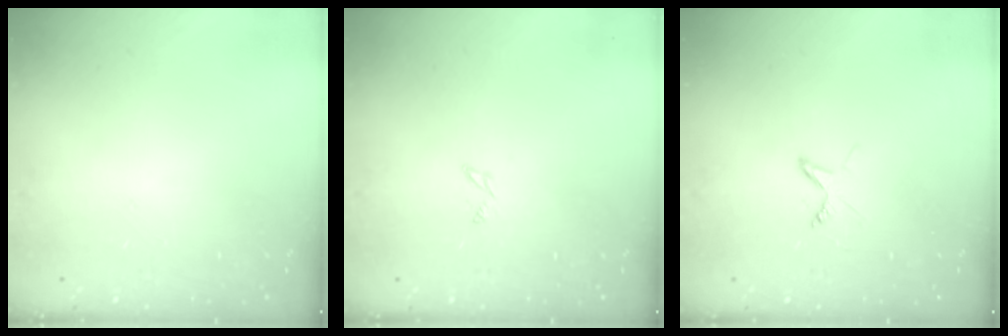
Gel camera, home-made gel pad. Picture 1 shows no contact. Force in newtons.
{"total": 1.8, "press": 1.7, "slide": 0.3}
{"total": 3.8, "press": 3.8, "slide": 0.4}